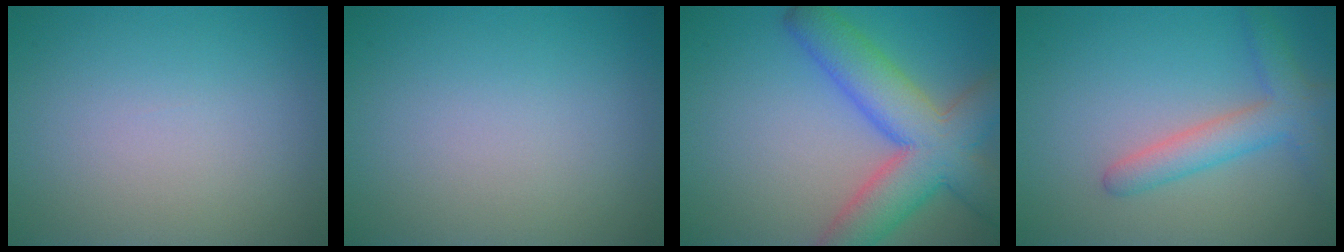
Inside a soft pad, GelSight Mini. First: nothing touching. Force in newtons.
{"total": 0.0}
{"total": 9.2, "press": 9.2, "slide": 0.5}
{"total": 3.7, "press": 3.7, "slide": 0.2}